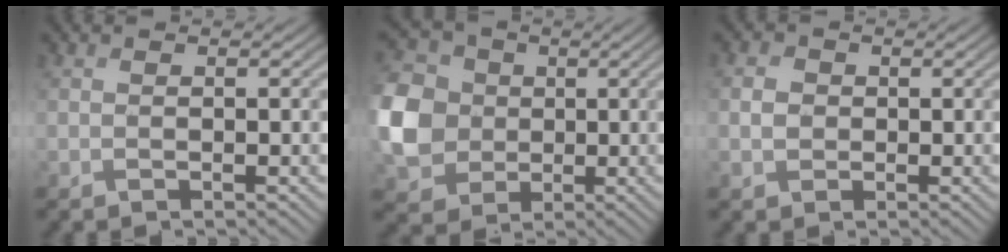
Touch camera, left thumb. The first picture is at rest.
{"total": 10.1, "force": [-0.6, 8.7, 5.1], "torque": [-0.156, 0.001, -0.029]}
{"total": 2.5, "force": [-0.4, 2.2, 1.1], "torque": [-0.026, 0.002, -0.017]}